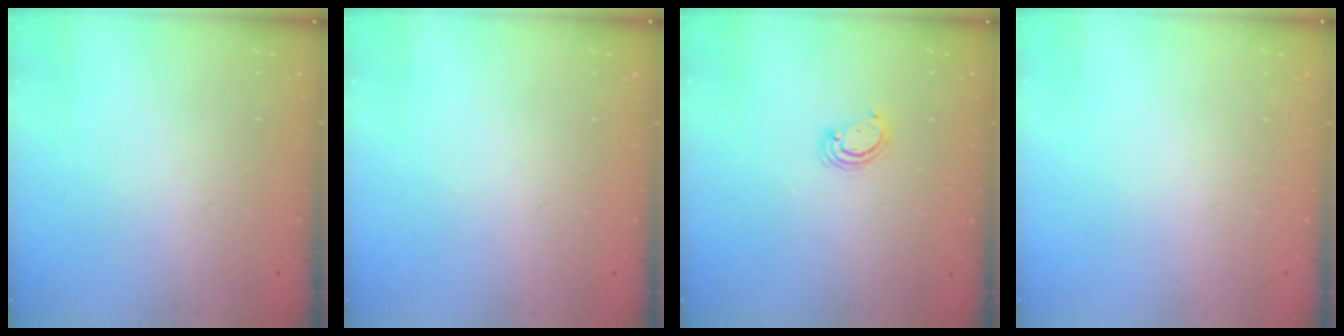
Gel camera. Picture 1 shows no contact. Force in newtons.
{"total": 0.0}
{"total": 2.6, "press": 2.6, "slide": 0.3}
{"total": 0.0}